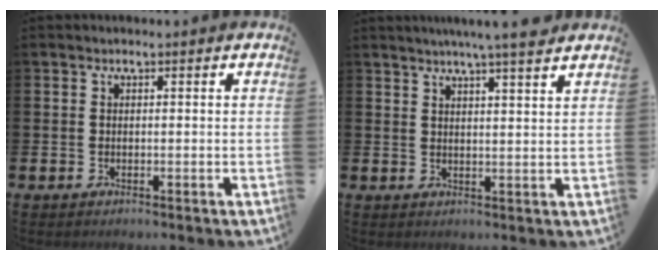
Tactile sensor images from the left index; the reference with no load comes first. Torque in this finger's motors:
{"motor_torque": [0.95, -1.19, 0.35, 0.19]}